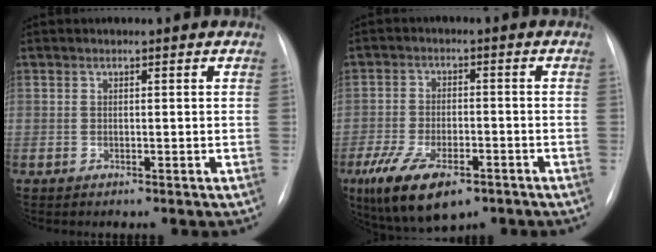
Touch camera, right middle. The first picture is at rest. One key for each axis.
{"total": 11.2, "fx": -6.6, "fy": 4.7, "fz": 7.8, "tx": -0.148, "ty": -0.013, "tz": -0.107}